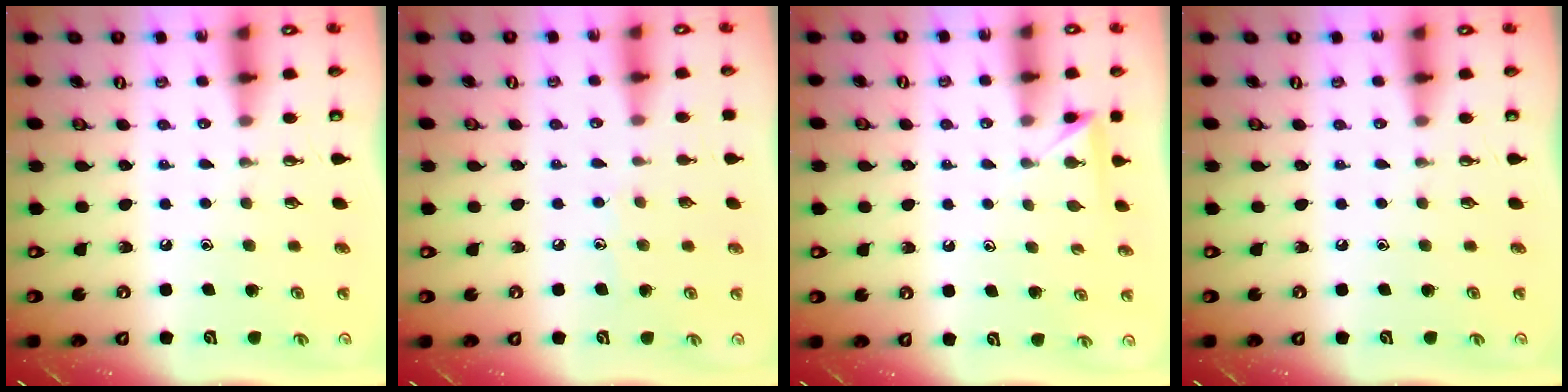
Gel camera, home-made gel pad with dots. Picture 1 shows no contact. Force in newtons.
{"total": 5.3, "press": 5.3, "slide": 0.6}
{"total": 2.3, "press": 2.3, "slide": 0.3}
{"total": 0.0}